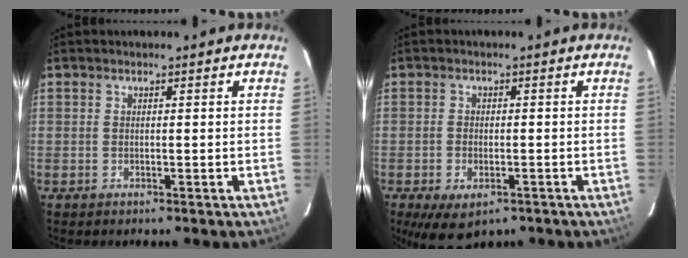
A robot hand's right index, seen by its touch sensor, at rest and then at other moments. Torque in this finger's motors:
{"motor_torque": [0.71, -0.42, 0.20, 0.06]}